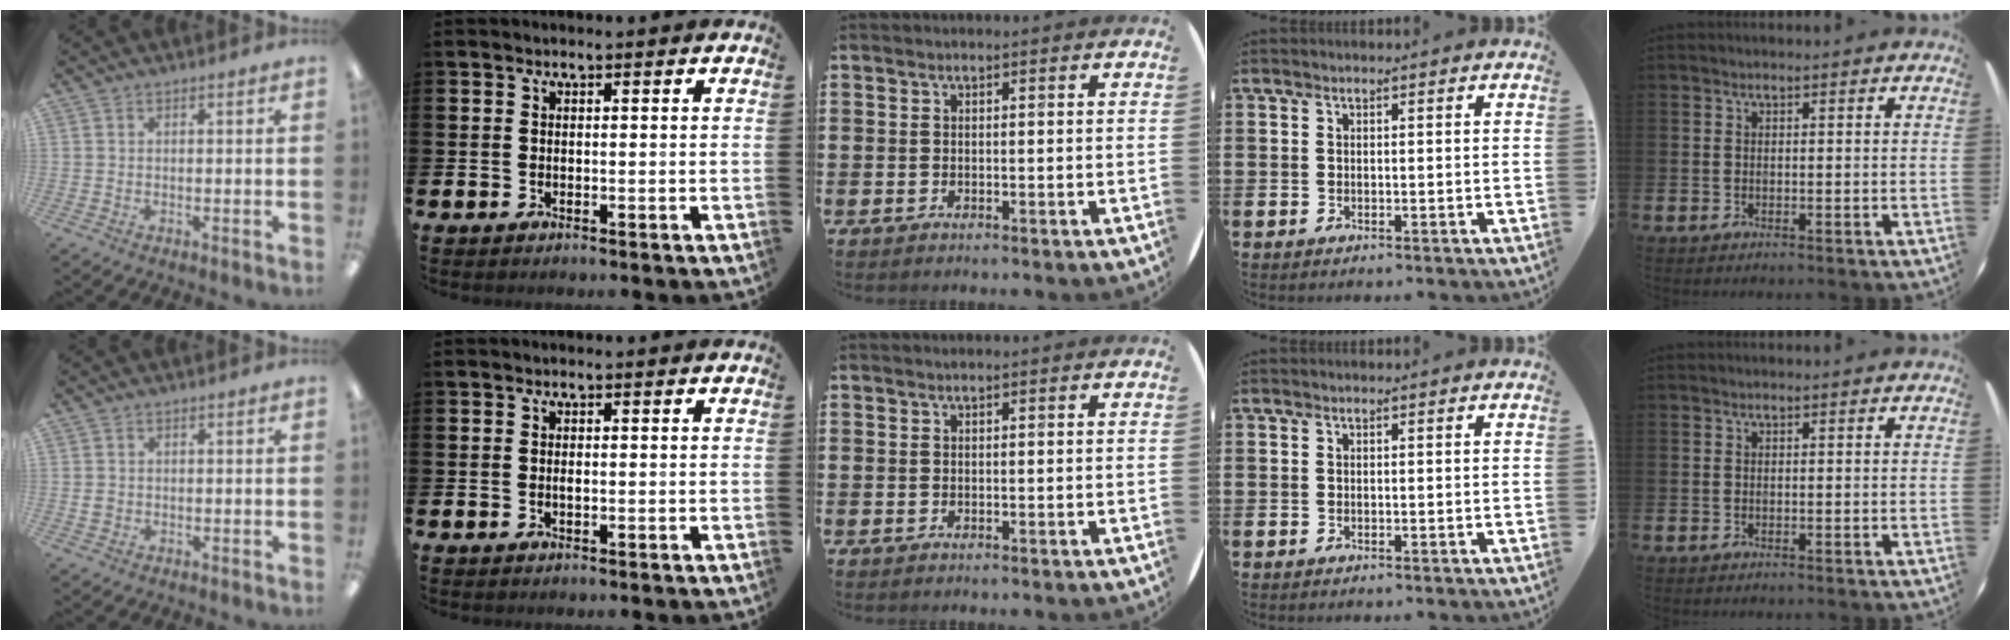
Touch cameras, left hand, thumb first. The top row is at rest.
{"thumb": {"total": 1.2, "force": [-0.2, 1.2, 0.3], "torque": [-0.006, 0.003, -0.005]}, "index": {"total": 0.6, "force": [-0.1, 0.2, 0.5], "torque": [-0.012, 0.000, -0.001]}}